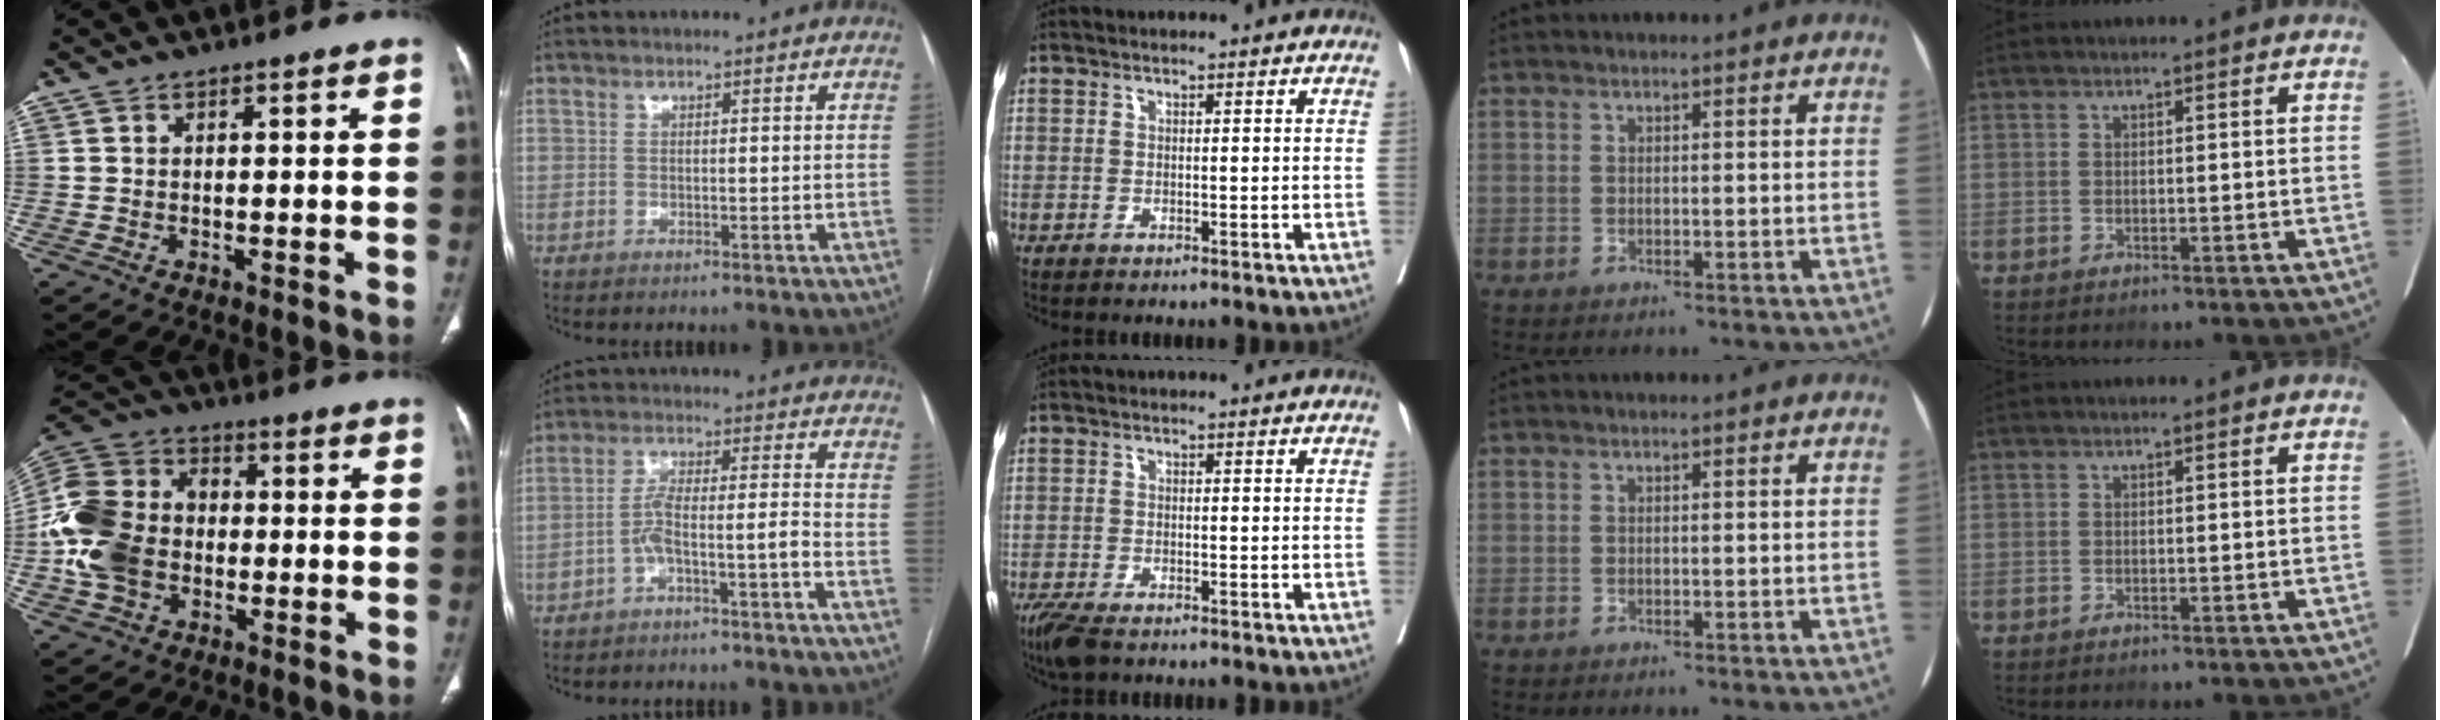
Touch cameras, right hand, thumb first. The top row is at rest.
{"thumb": {"total": 17.1, "force": [-2.2, 13.1, 10.6], "torque": [-0.208, 0.031, -0.044]}, "index": {"total": 5.1, "force": [-3.0, 0.0, 4.2], "torque": [-0.079, 0.028, -0.049]}, "middle": {"total": 4.7, "force": [-3.6, 1.1, 2.8], "torque": [-0.055, -0.013, -0.062]}}